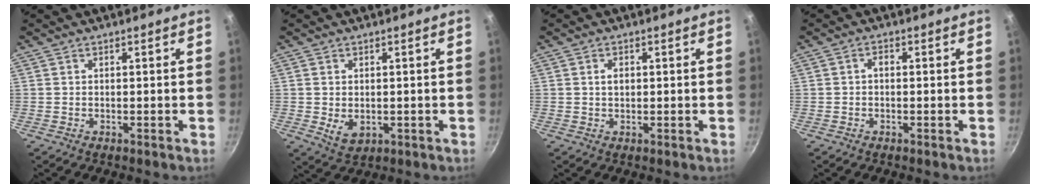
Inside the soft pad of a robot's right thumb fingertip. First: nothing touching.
{"total": 4.5, "force": [-0.2, 3.2, 3.1], "torque": [-0.052, -0.012, 0.005]}
{"total": 1.9, "force": [0.3, 1.3, 1.4], "torque": [-0.018, 0.003, 0.006]}
{"total": 1.3, "force": [-0.2, 0.9, 1.0], "torque": [-0.015, 0.010, -0.004]}